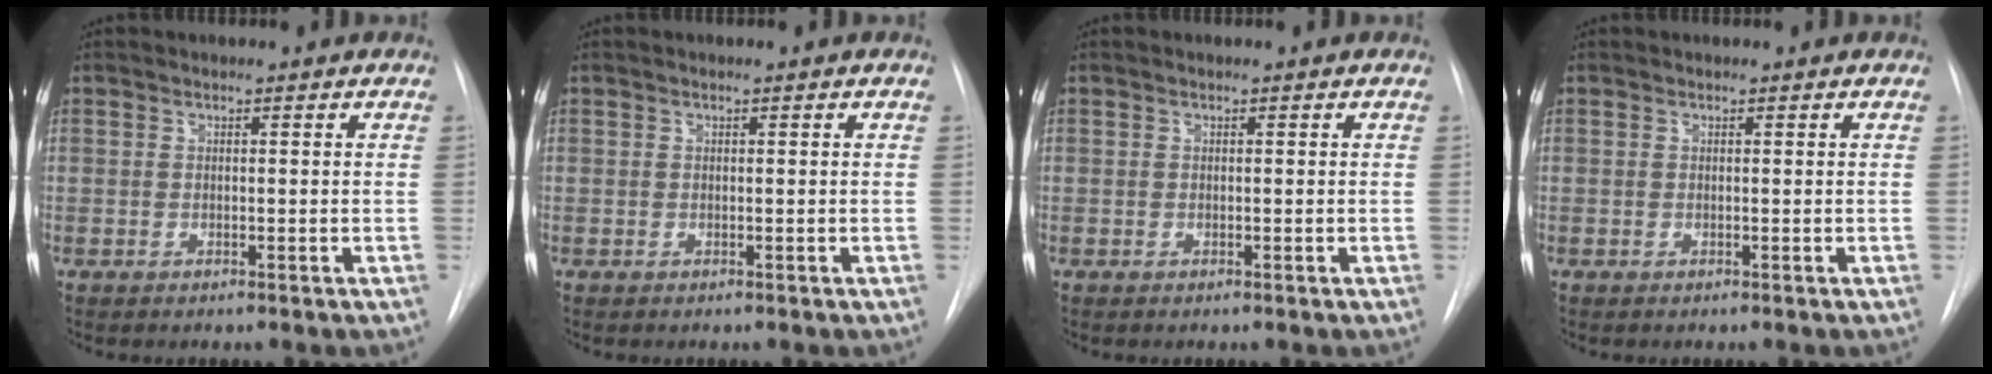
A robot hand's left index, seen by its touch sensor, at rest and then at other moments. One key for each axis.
{"total": 0.0}
{"total": 0.0}
{"total": 0.0}